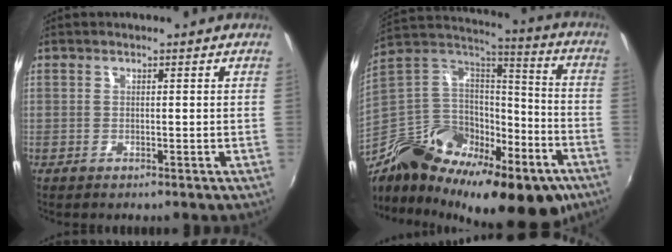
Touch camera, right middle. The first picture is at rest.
{"total": 30.6, "force": [-18.2, 15.4, 19.2], "torque": [-0.336, 0.001, -0.272]}